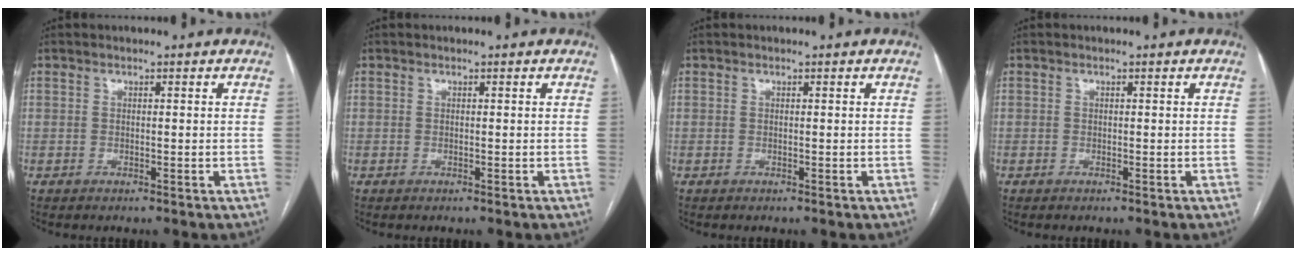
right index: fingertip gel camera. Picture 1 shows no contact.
{"total": 0.0}
{"total": 0.0}
{"total": 0.0}